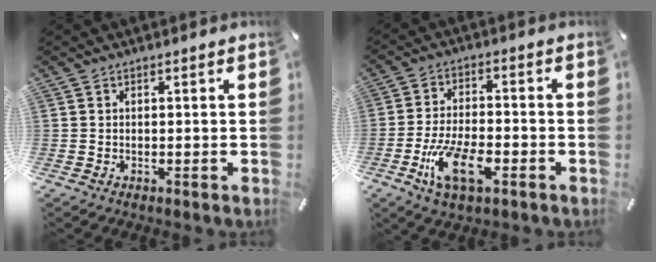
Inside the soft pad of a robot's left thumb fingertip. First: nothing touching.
{"total": 11.9, "force": [-5.2, 5.6, 9.2], "torque": [-0.196, 0.009, -0.096]}